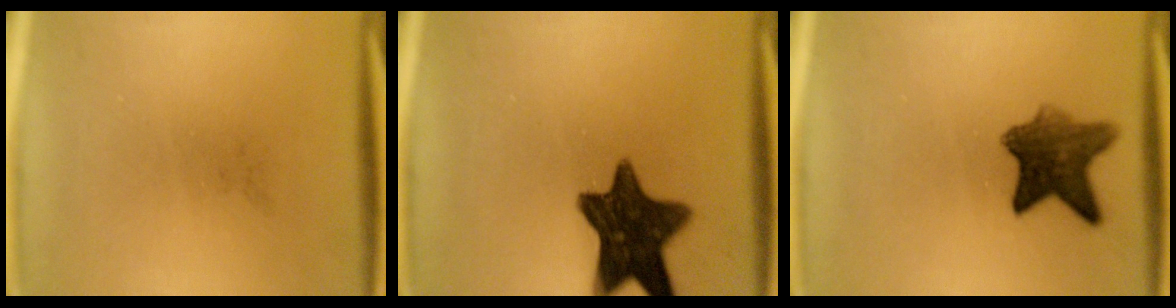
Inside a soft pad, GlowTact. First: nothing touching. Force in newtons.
{"total": 13.0}
{"total": 7.7}